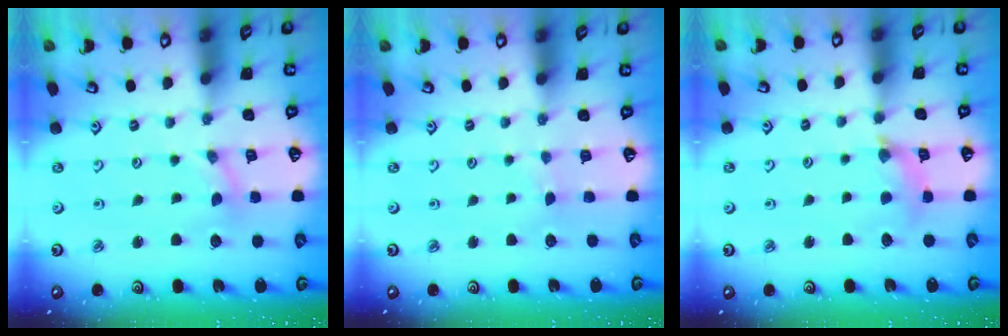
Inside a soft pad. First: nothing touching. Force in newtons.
{"total": 1.2, "press": 1.2, "slide": 0.2}
{"total": 5.3, "press": 5.3, "slide": 0.5}